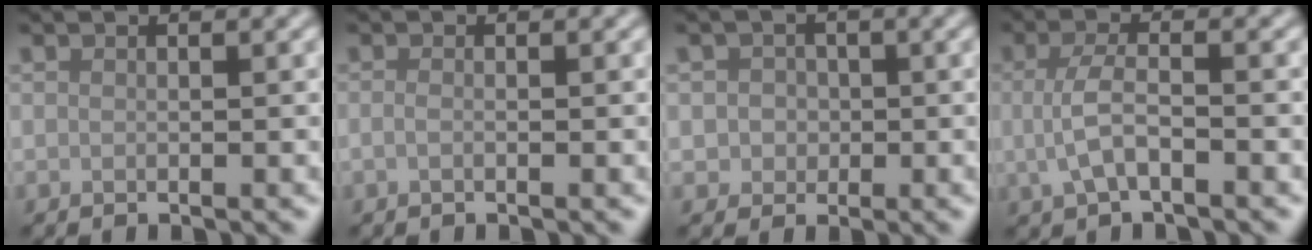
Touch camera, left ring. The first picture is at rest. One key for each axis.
{"total": 0.7, "fx": -0.2, "fy": 0.3, "fz": 0.6, "tx": -0.015, "ty": -0.003, "tz": -0.006}
{"total": 2.3, "fx": 0.1, "fy": 2.1, "fz": 0.8, "tx": 0.000, "ty": 0.002, "tz": -0.006}
{"total": 3.4, "fx": -0.6, "fy": 1.4, "fz": 3.0, "tx": -0.068, "ty": -0.003, "tz": -0.013}